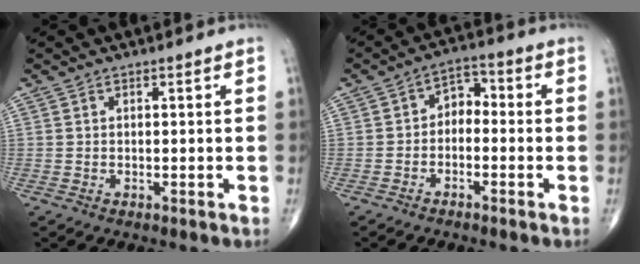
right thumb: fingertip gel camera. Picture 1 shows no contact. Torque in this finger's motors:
{"motor_torque": [-0.18, -0.13, 0.30, 0.00, 0.07]}